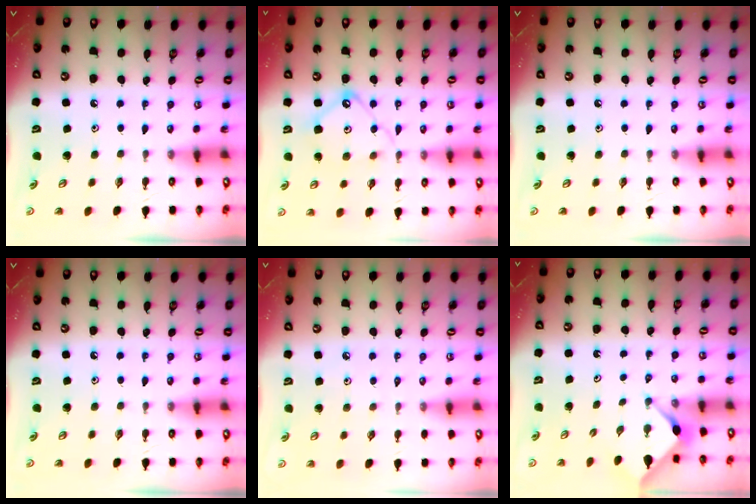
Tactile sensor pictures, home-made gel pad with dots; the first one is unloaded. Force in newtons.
{"total": 11.4, "press": 11.4, "slide": 1.0}
{"total": 0.0}
{"total": 0.0}
{"total": 2.8, "press": 2.7, "slide": 0.6}
{"total": 2.9, "press": 2.9, "slide": 0.4}